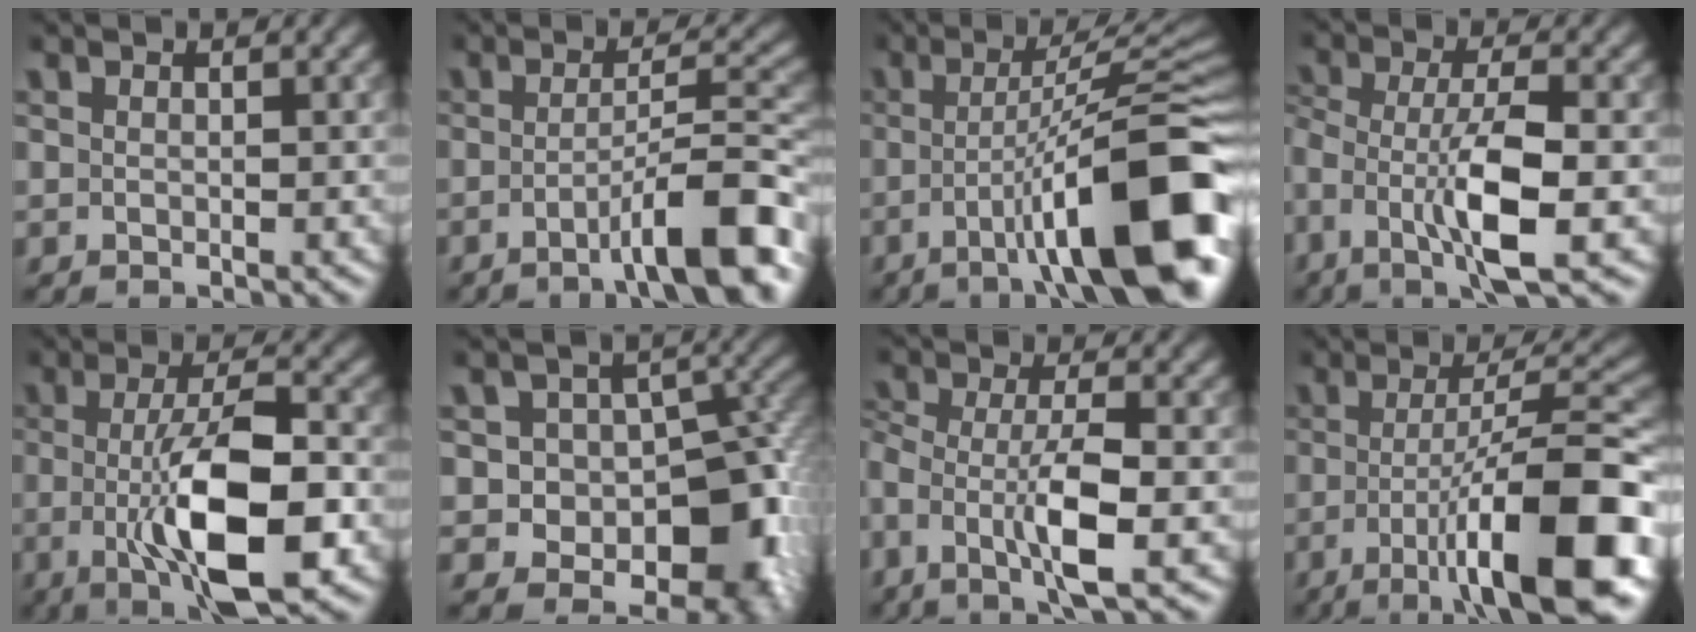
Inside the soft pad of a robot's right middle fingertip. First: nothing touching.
{"total": 7.9, "force": [-3.9, 1.3, 6.7], "torque": [-0.088, 0.015, -0.068]}
{"total": 12.9, "force": [-4.8, 2.4, 11.8], "torque": [-0.160, 0.011, -0.074]}
{"total": 6.3, "force": [-1.9, 1.7, 5.7], "torque": [-0.112, -0.003, -0.037]}
{"total": 9.7, "force": [-1.8, 2.9, 9.1], "torque": [-0.154, -0.007, -0.031]}
{"total": 12.4, "force": [-4.3, 9.3, 7.0], "torque": [-0.065, 0.017, -0.079]}
{"total": 5.2, "force": [-1.7, 1.4, 4.7], "torque": [-0.096, -0.003, -0.038]}
{"total": 12.0, "force": [-4.3, 2.7, 10.9], "torque": [-0.160, 0.002, -0.072]}